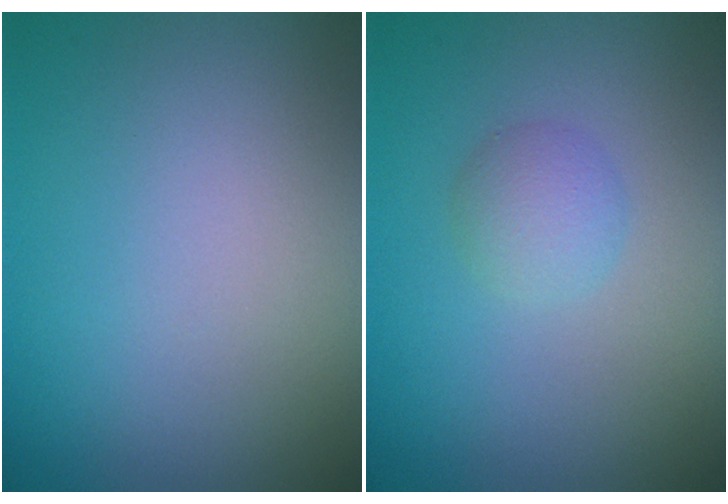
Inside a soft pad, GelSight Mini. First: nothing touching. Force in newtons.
{"total": 2.0, "press": 2.0, "slide": 0.0}